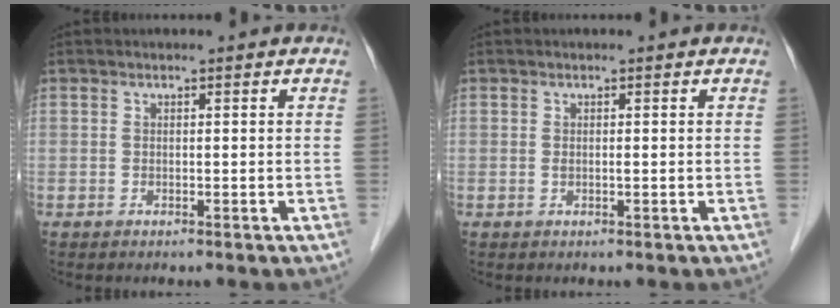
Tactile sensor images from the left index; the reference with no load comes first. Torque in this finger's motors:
{"motor_torque": [0.06, 0.04, 0.00, 0.02]}